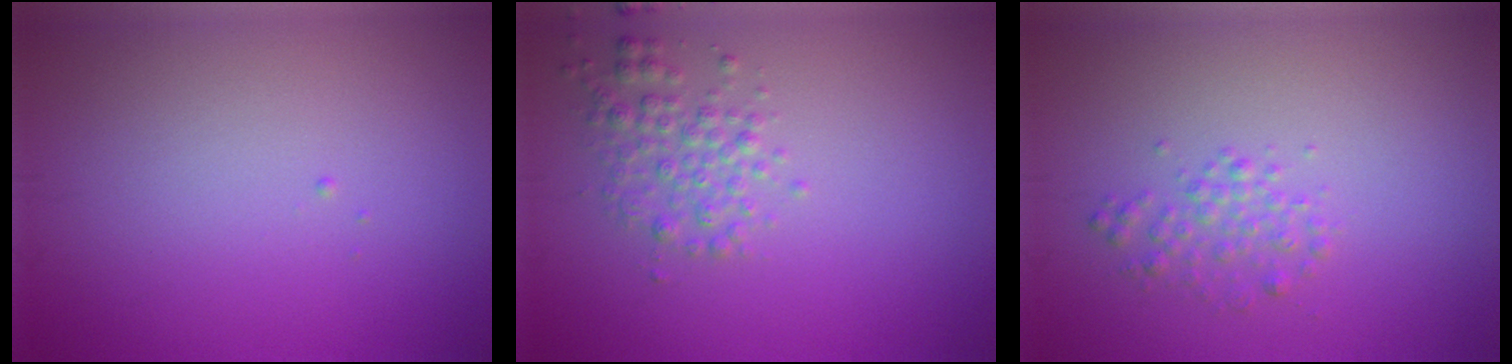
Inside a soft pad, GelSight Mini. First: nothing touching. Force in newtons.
{"total": 2.4, "press": 2.4, "slide": 0.0}
{"total": 1.7, "press": 1.7, "slide": 0.0}